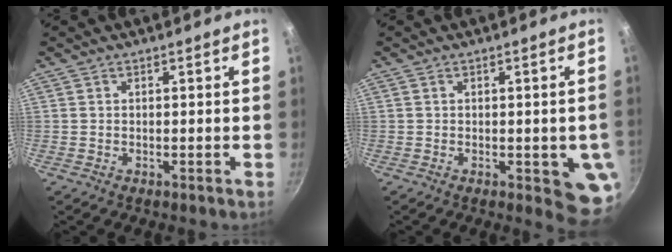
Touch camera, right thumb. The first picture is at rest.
{"total": 7.5, "force": [-1.3, 3.1, 6.7], "torque": [-0.050, -0.003, -0.013]}